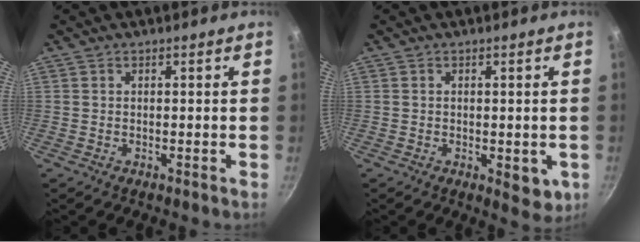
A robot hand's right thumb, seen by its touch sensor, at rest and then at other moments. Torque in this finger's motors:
{"motor_torque": [0.39, 0.76, -0.24, 0.09, 0.18]}